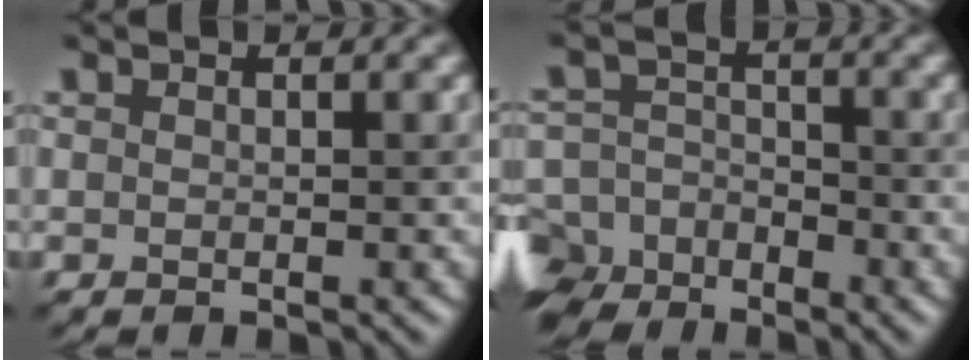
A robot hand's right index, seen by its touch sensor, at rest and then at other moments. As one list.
[{"total": 7.7, "force": [-5.7, 4.9, 1.8], "torque": [-0.028, -0.017, -0.101]}]